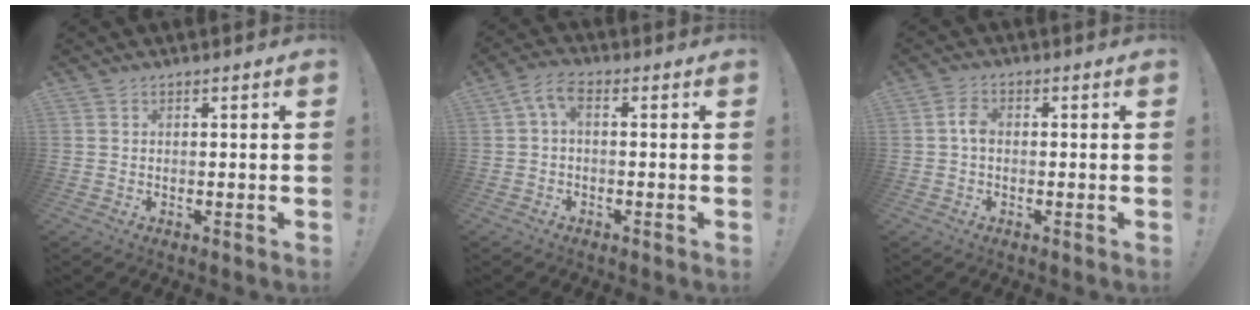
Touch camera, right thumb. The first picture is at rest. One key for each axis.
{"total": 4.8, "fx": 0.3, "fy": 1.9, "fz": 4.4, "tx": -0.091, "ty": 0.000, "tz": 0.008}
{"total": 5.3, "fx": -0.3, "fy": 3.6, "fz": 3.9, "tx": -0.076, "ty": 0.017, "tz": -0.004}